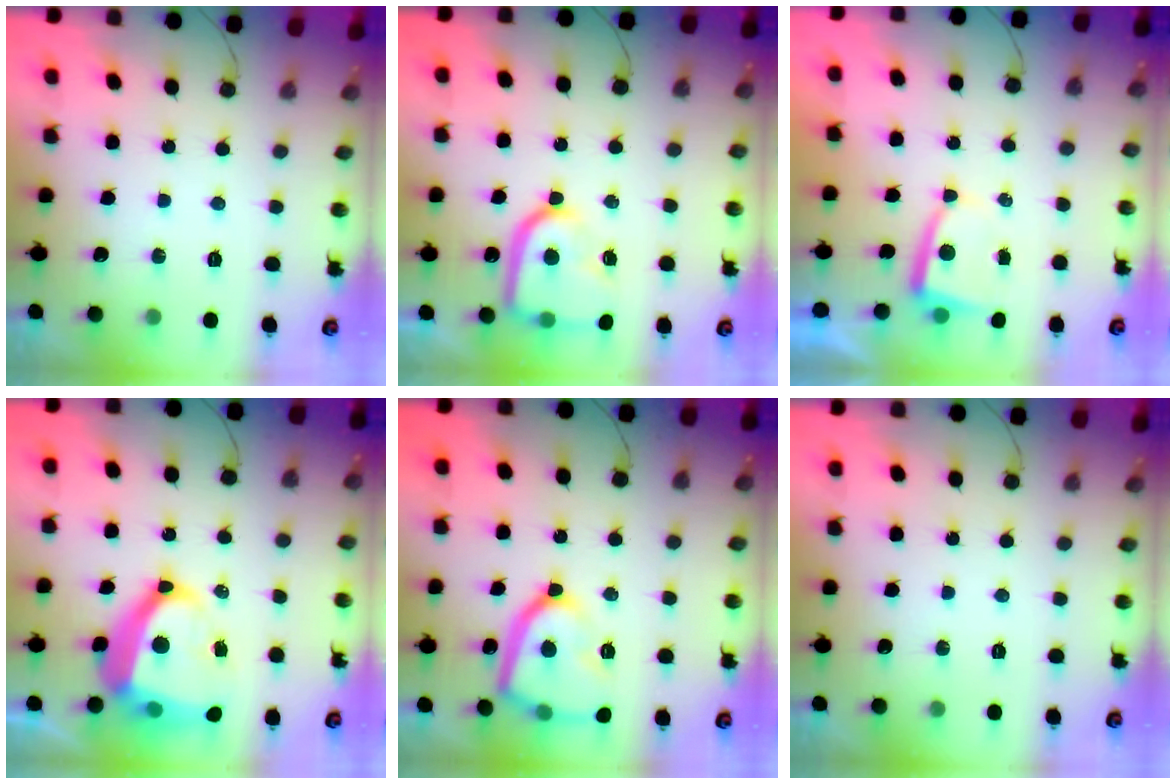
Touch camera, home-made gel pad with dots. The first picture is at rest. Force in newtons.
{"total": 15.2, "press": 15.1, "slide": 1.5}
{"total": 2.8, "press": 2.7, "slide": 0.5}
{"total": 17.4, "press": 17.3, "slide": 2.1}
{"total": 17.0, "press": 16.9, "slide": 1.5}
{"total": 0.0}